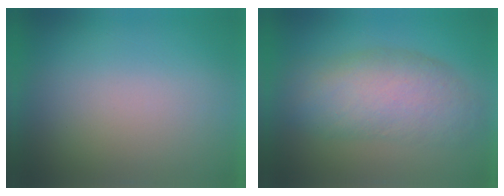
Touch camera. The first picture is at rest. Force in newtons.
{"total": 7.1}